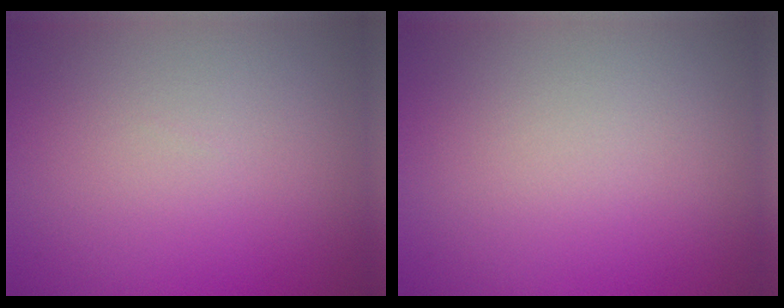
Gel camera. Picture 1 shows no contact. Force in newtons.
{"total": 0.0}